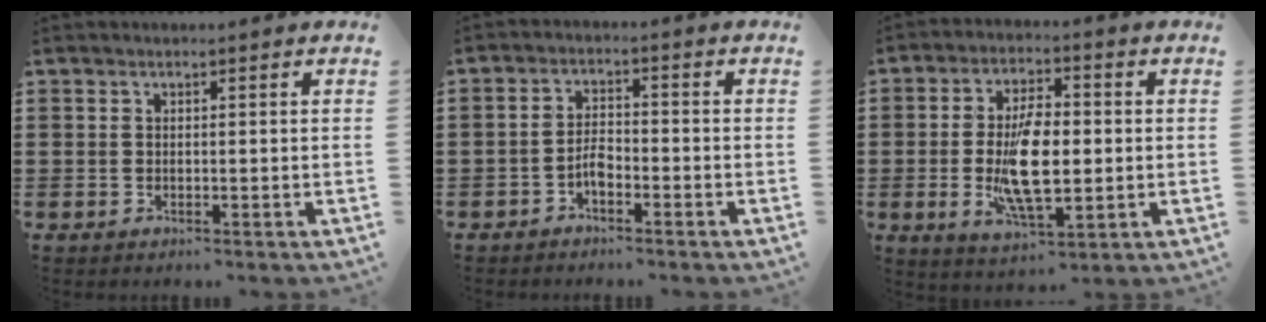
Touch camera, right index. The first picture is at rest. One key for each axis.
{"total": 3.2, "fx": -1.7, "fy": 1.5, "fz": 2.2, "tx": -0.049, "ty": 0.005, "tz": -0.036}
{"total": 10.7, "fx": -0.9, "fy": 4.6, "fz": 9.7, "tx": -0.193, "ty": -0.007, "tz": -0.018}